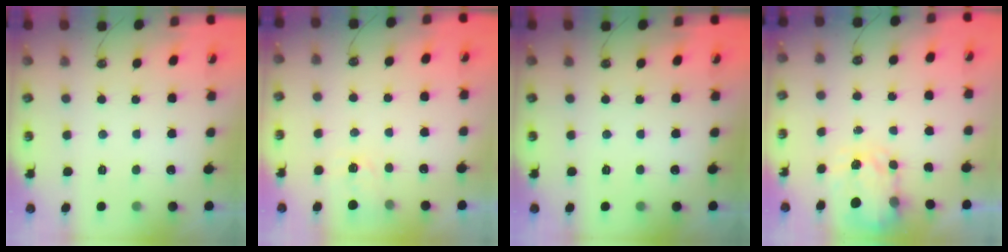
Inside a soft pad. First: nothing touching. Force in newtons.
{"total": 2.9, "press": 2.9, "slide": 0.5}
{"total": 0.0}
{"total": 3.8, "press": 3.7, "slide": 0.5}